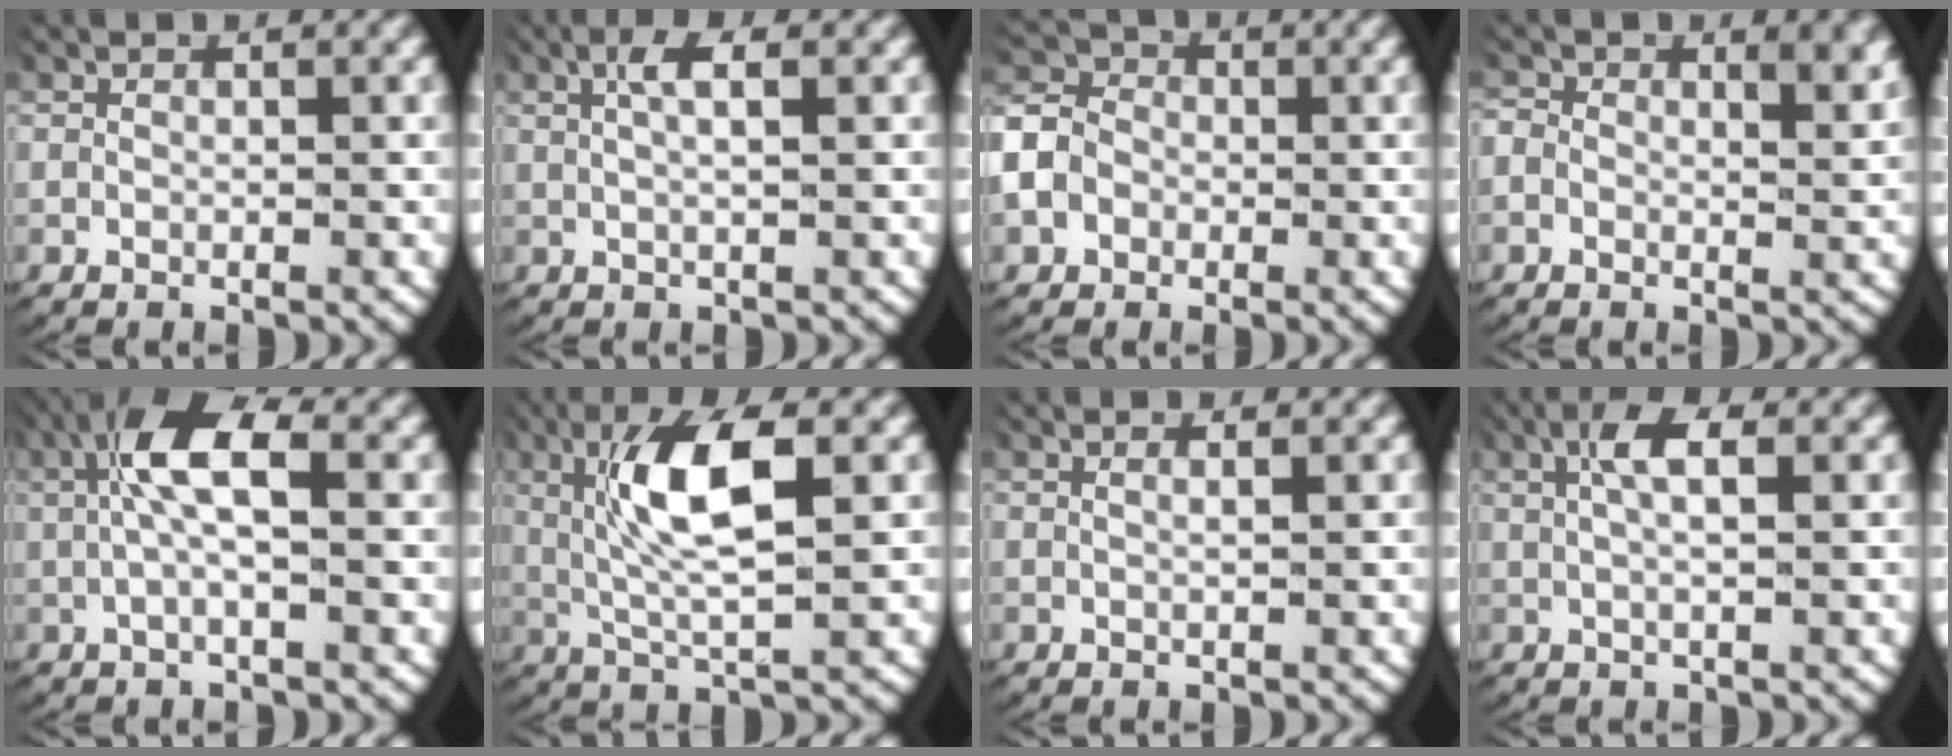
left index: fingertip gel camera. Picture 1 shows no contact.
{"total": 3.0, "force": [1.5, 0.6, 2.5], "torque": [-0.046, 0.010, 0.022]}
{"total": 6.5, "force": [0.0, 5.8, 3.0], "torque": [-0.070, 0.000, -0.013]}
{"total": 2.4, "force": [0.8, 1.6, 1.5], "torque": [-0.033, -0.005, 0.009]}
{"total": 5.5, "force": [1.0, 2.2, 5.0], "torque": [-0.107, 0.008, 0.013]}
{"total": 7.3, "force": [1.8, 2.2, 6.7], "torque": [-0.142, 0.000, 0.036]}
{"total": 0.9, "force": [0.4, -0.1, 0.8], "torque": [-0.019, -0.003, 0.008]}
{"total": 3.6, "force": [1.5, 0.9, 3.2], "torque": [-0.062, 0.008, 0.023]}